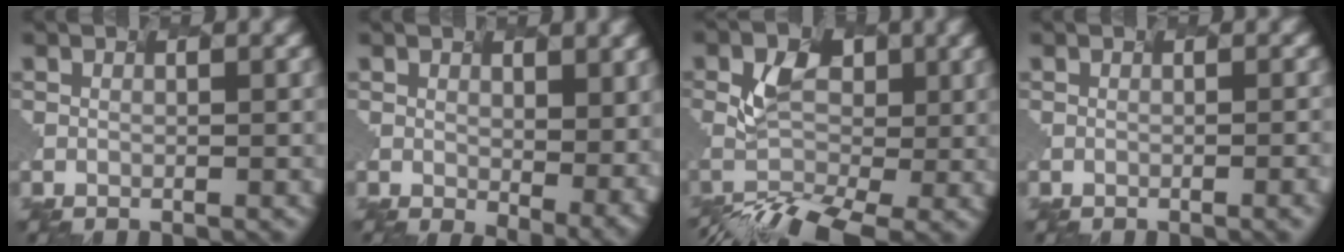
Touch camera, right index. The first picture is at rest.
{"total": 4.6, "force": [0.7, 2.5, 3.8], "torque": [-0.065, -0.022, 0.033]}
{"total": 4.4, "force": [-2.8, 2.2, 2.6], "torque": [-0.065, 0.000, -0.050]}
{"total": 3.5, "force": [-0.2, 1.4, 3.1], "torque": [-0.009, 0.013, -0.004]}